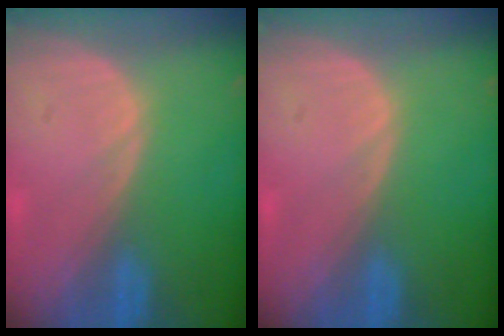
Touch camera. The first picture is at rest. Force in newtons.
{"total": 0.0}